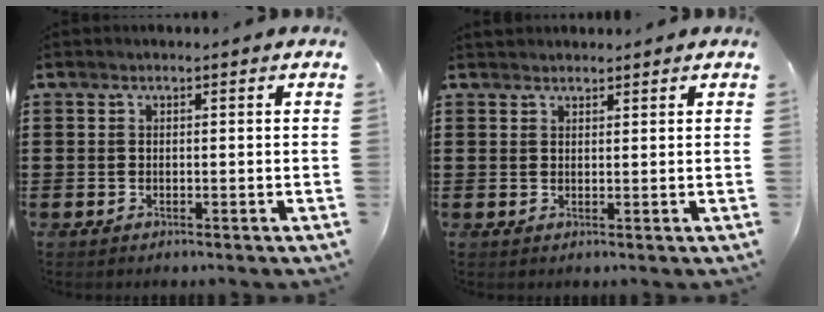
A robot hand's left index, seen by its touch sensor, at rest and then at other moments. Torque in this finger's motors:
{"motor_torque": [1.11, -1.04, -0.57, -0.21]}